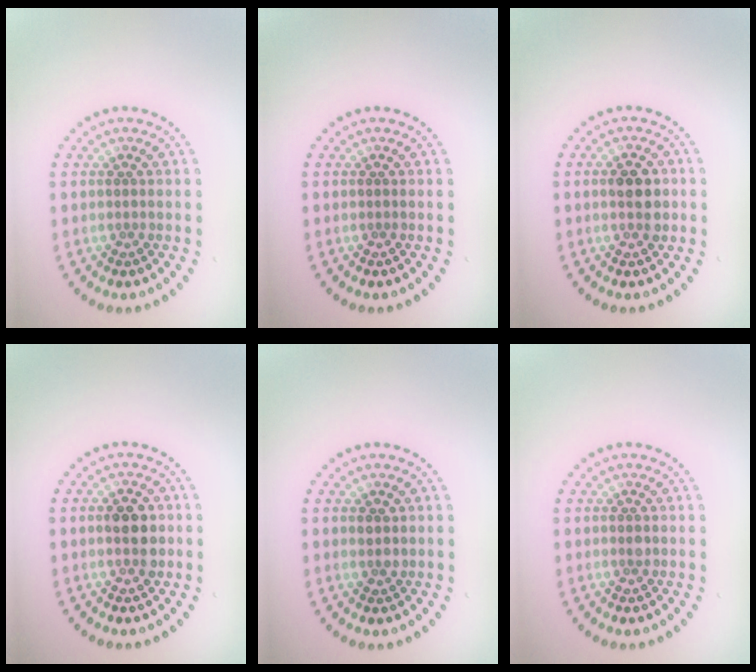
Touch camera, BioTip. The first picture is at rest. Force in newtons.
{"total": 0.0}
{"total": 2.8, "press": 2.8, "slide": 0.3}
{"total": 2.9, "press": 2.9, "slide": 0.2}
{"total": 1.1, "press": 1.0, "slide": 0.3}
{"total": 0.5, "press": 0.5, "slide": 0.1}